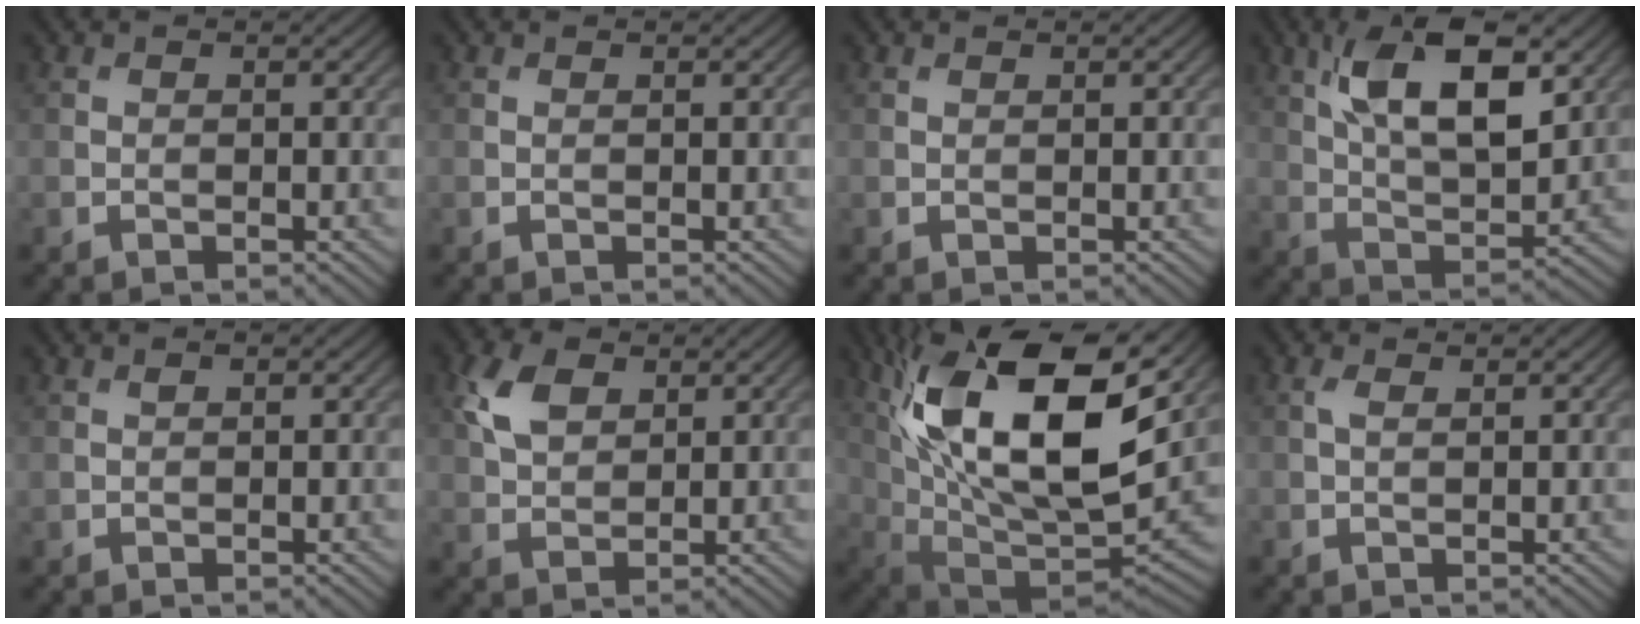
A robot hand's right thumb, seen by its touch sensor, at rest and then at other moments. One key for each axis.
{"total": 0.0}
{"total": 0.0}
{"total": 12.6, "fx": 5.3, "fy": 5.5, "fz": 10.0, "tx": -0.191, "ty": 0.002, "tz": 0.098}
{"total": 0.7, "fx": 0.5, "fy": 0.3, "fz": 0.5, "tx": -0.011, "ty": 0.000, "tz": 0.010}
{"total": 5.5, "fx": 2.4, "fy": 3.5, "fz": 3.4, "tx": -0.085, "ty": 0.007, "tz": 0.045}
{"total": 19.5, "fx": 7.4, "fy": 8.5, "fz": 15.9, "tx": -0.325, "ty": 0.020, "tz": 0.131}
{"total": 1.2, "fx": 0.6, "fy": 0.5, "fz": 0.9, "tx": -0.026, "ty": 0.004, "tz": 0.012}